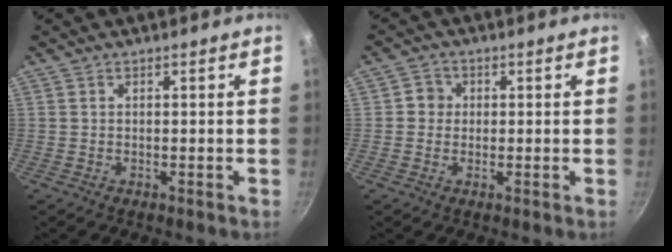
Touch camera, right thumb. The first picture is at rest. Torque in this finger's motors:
{"motor_torque": [-0.07, 0.23, 0.30, -0.22, -0.01]}